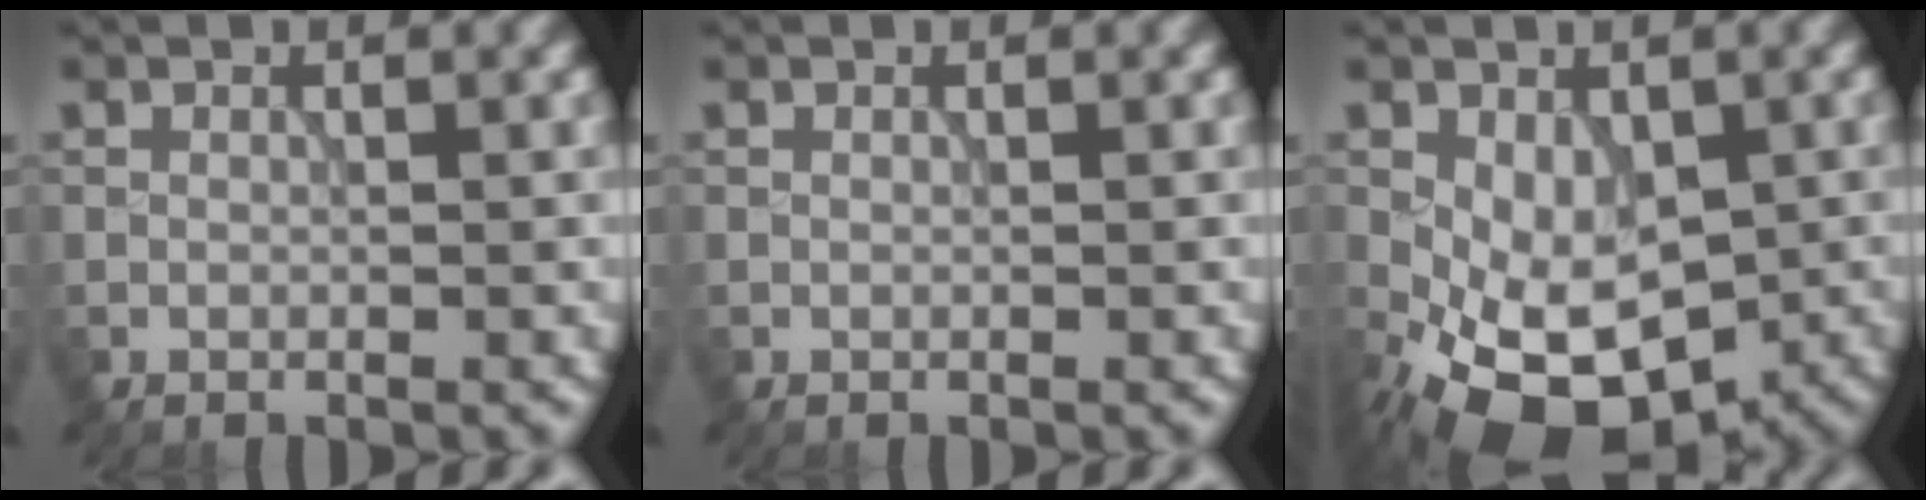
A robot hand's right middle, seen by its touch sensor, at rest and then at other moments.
{"total": 0.0}
{"total": 9.7, "force": [-3.3, 5.8, 7.1], "torque": [-0.137, -0.024, -0.044]}